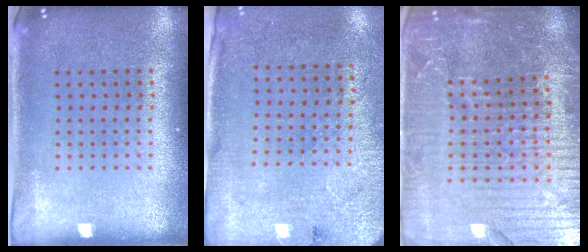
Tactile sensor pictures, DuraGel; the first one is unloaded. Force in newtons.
{"total": 2.7, "press": 2.2, "slide": 1.5}
{"total": 6.1, "press": 5.4, "slide": 2.8}